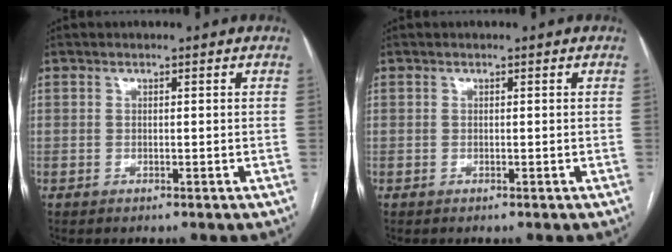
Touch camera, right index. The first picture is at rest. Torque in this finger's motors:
{"motor_torque": [0.07, -0.10, 0.03, 0.01]}